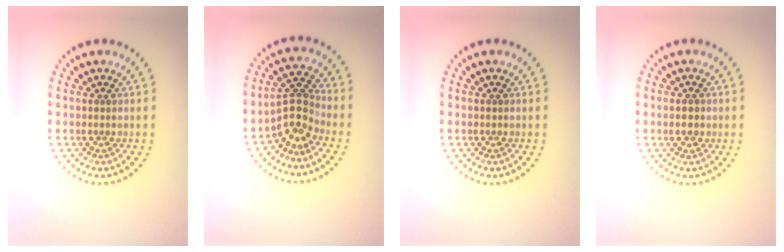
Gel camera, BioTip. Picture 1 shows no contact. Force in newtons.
{"total": 3.0, "press": 2.3, "slide": 1.9}
{"total": 0.0}
{"total": 1.8, "press": 1.8, "slide": 0.1}